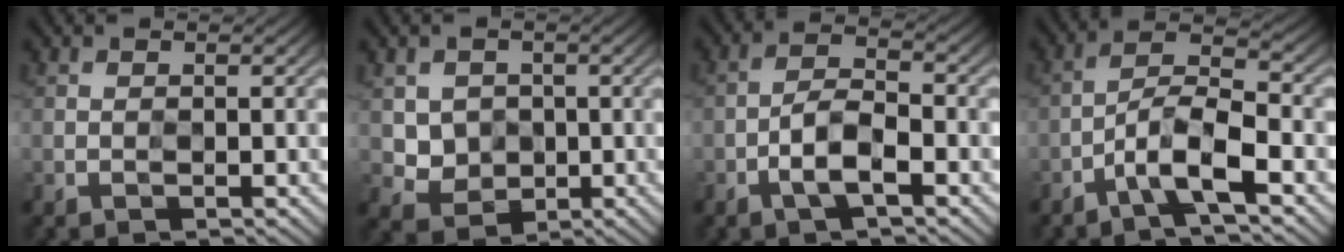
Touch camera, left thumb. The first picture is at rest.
{"total": 3.5, "force": [1.6, 3.1, -0.5], "torque": [-0.009, -0.007, 0.025]}
{"total": 4.4, "force": [-2.2, 1.6, 3.4], "torque": [-0.066, 0.013, -0.047]}
{"total": 7.1, "force": [-3.9, 1.9, 5.6], "torque": [-0.095, 0.011, -0.082]}